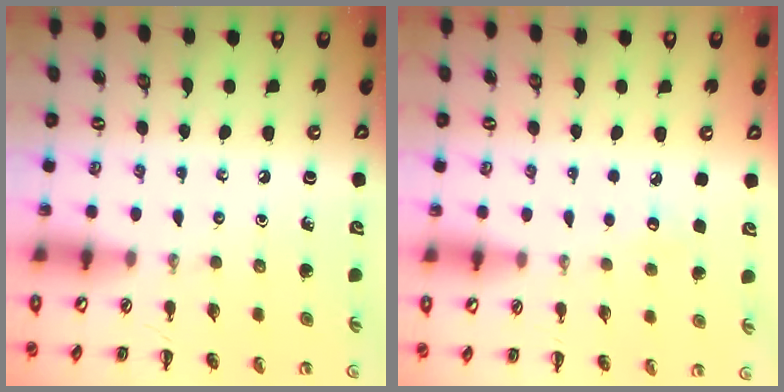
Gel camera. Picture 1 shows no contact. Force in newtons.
{"total": 4.4, "press": 4.3, "slide": 1.2}